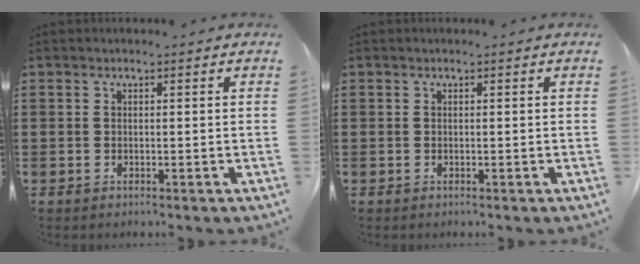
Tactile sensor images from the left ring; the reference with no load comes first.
{"total": 0.0}